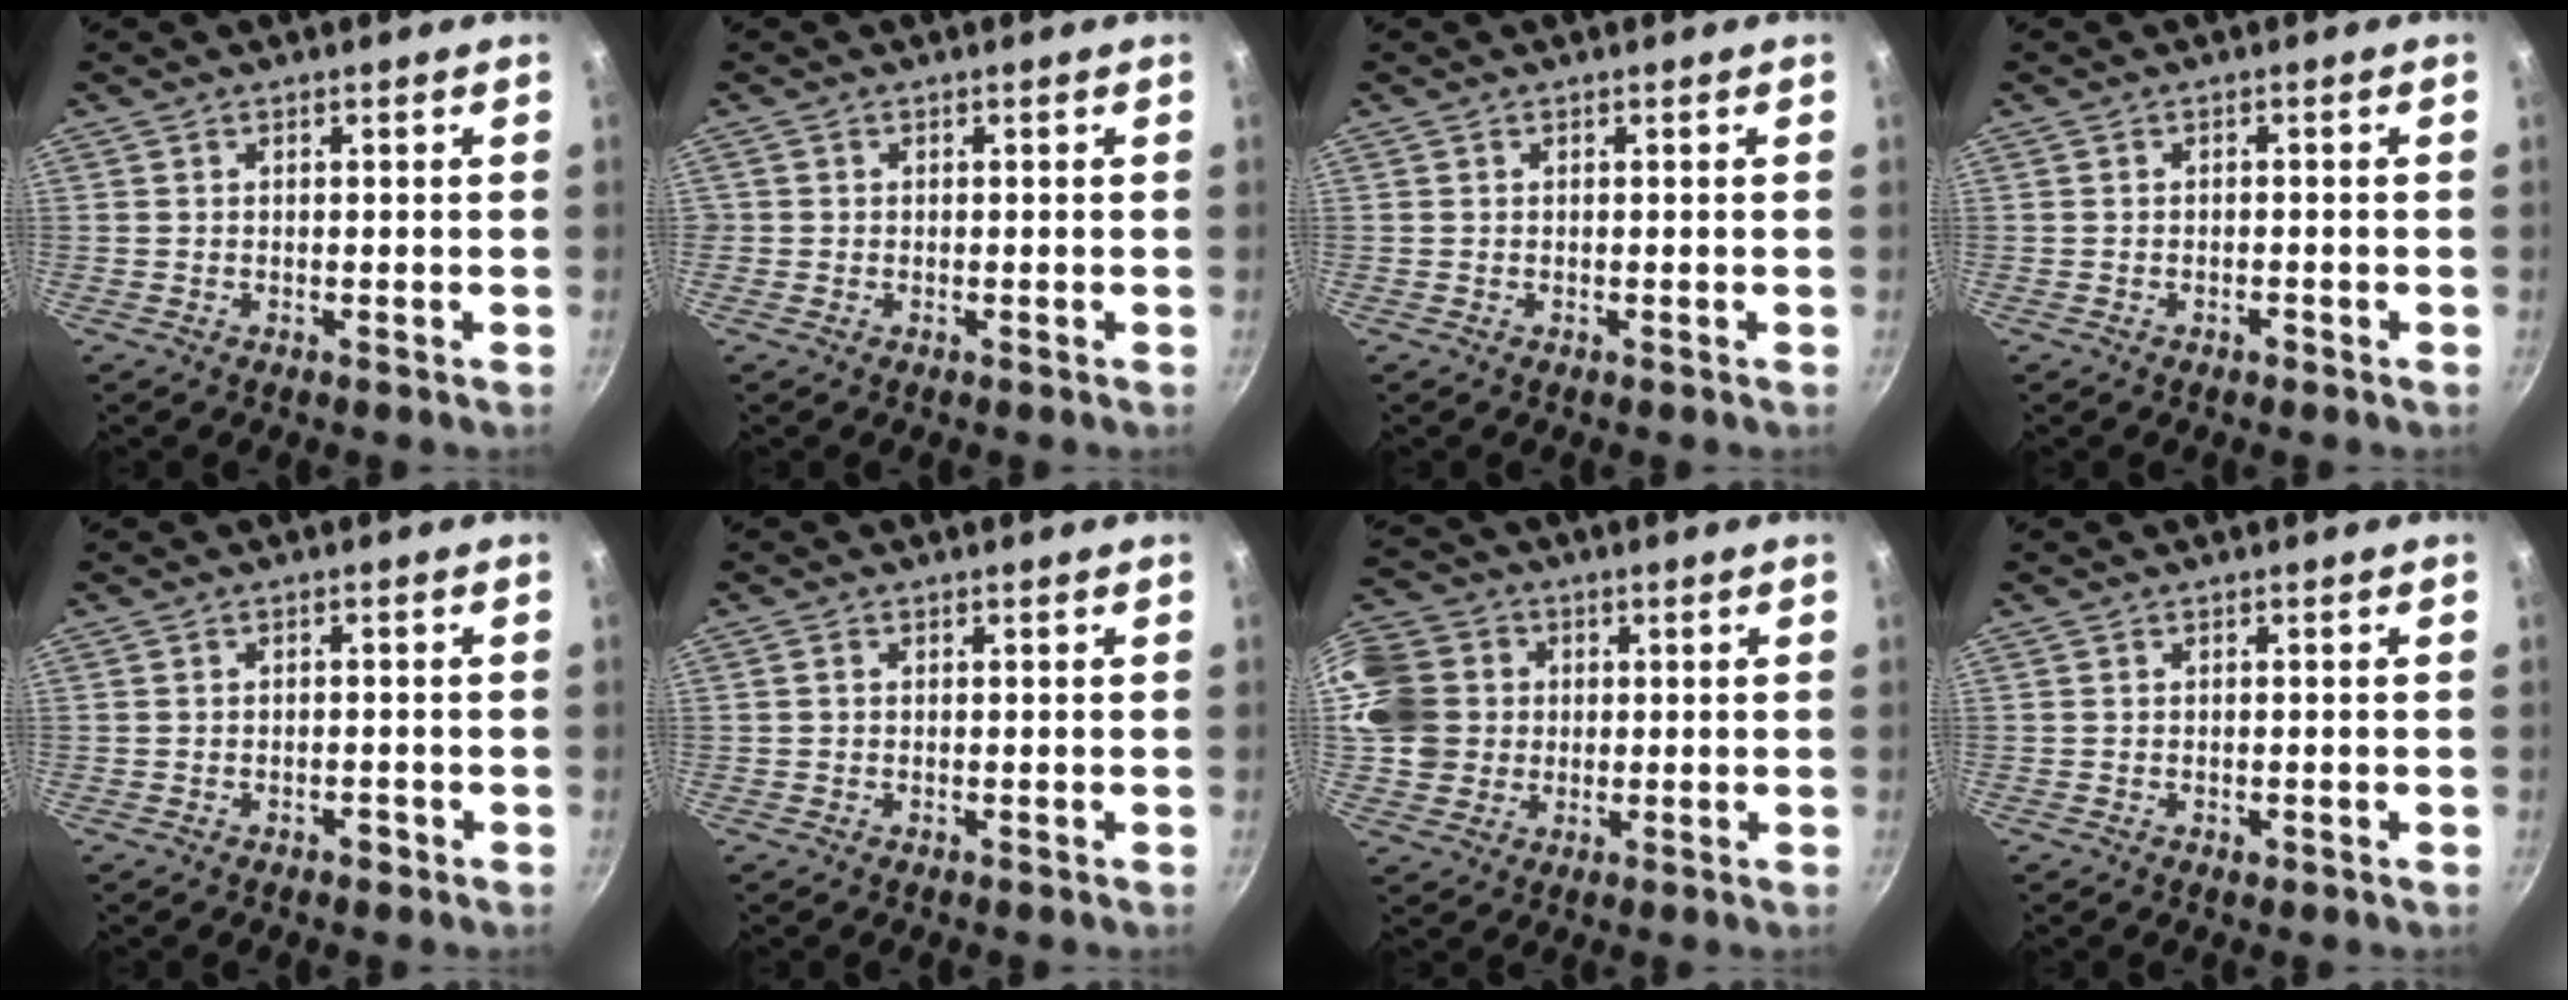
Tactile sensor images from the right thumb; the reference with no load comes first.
{"total": 0.6, "force": [-0.1, 0.6, 0.0], "torque": [0.003, 0.000, -0.005]}
{"total": 0.0}
{"total": 1.1, "force": [-0.8, 0.5, 0.6], "torque": [-0.010, 0.008, -0.011]}
{"total": 1.4, "force": [-0.9, 0.8, 0.8], "torque": [-0.007, 0.012, -0.009]}
{"total": 0.6, "force": [0.0, 0.5, 0.3], "torque": [-0.005, 0.004, 0.000]}
{"total": 15.4, "force": [2.0, 13.8, 6.5], "torque": [-0.134, 0.022, 0.034]}
{"total": 0.9, "force": [-0.4, 0.5, 0.7], "torque": [-0.008, 0.002, -0.006]}